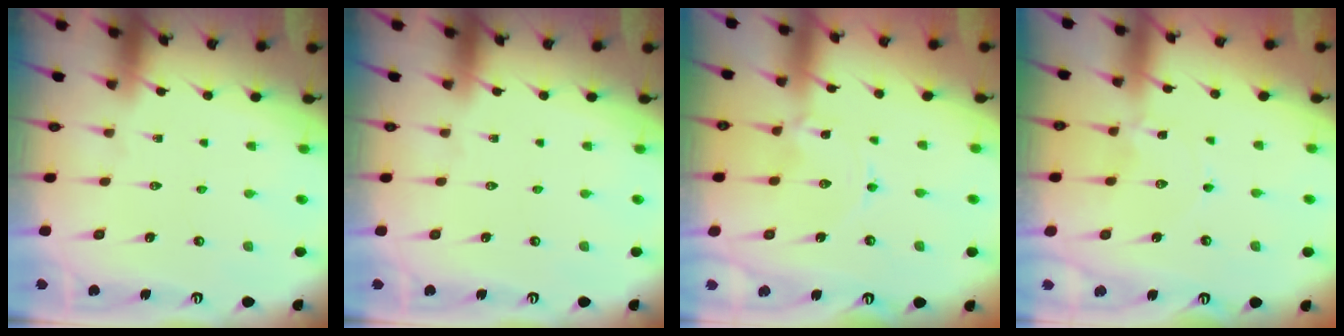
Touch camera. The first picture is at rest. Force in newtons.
{"total": 0.0}
{"total": 1.2, "press": 1.1, "slide": 0.1}
{"total": 1.6, "press": 1.5, "slide": 0.2}